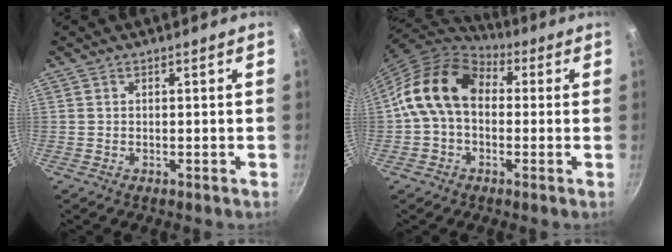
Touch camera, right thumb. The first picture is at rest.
{"total": 14.4, "force": [1.1, 10.3, 10.0], "torque": [-0.157, 0.035, -0.002]}